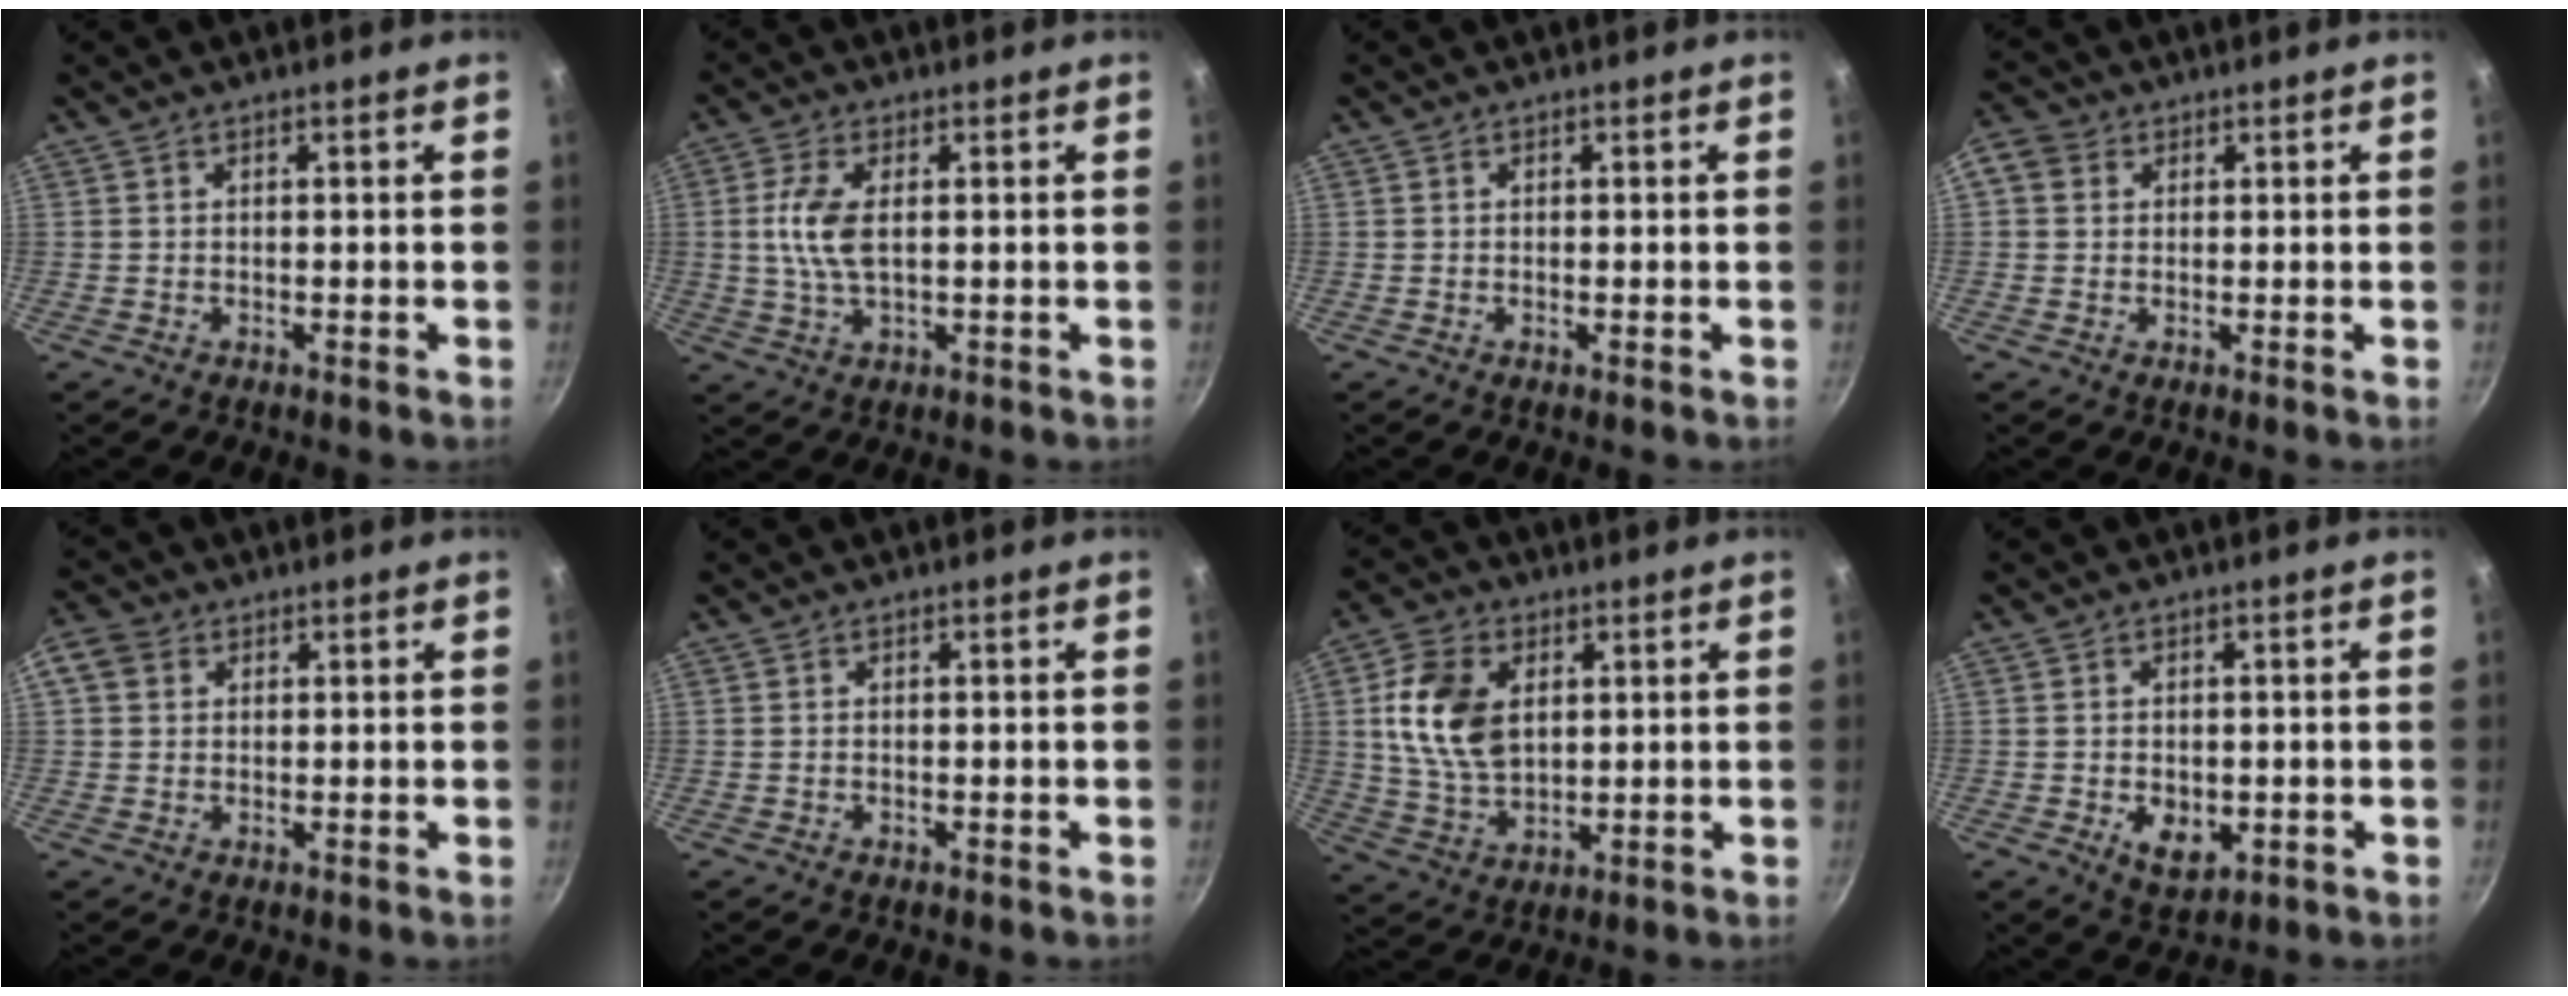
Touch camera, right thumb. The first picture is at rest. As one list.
[{"total": 7.0, "force": [0.7, 3.2, 6.2], "torque": [-0.135, 0.002, 0.013]}, {"total": 0.5, "force": [-0.1, 0.1, 0.5], "torque": [-0.010, -0.001, -0.004]}, {"total": 5.8, "force": [1.6, 4.9, 2.7], "torque": [-0.043, 0.008, 0.013]}, {"total": 4.8, "force": [1.5, 3.8, 2.4], "torque": [-0.039, 0.003, 0.014]}, {"total": 0.0}, {"total": 13.0, "force": [2.8, 8.6, 9.4], "torque": [-0.163, -0.009, 0.057]}, {"total": 5.6, "force": [-1.2, 3.5, 4.2], "torque": [-0.059, -0.010, -0.010]}]